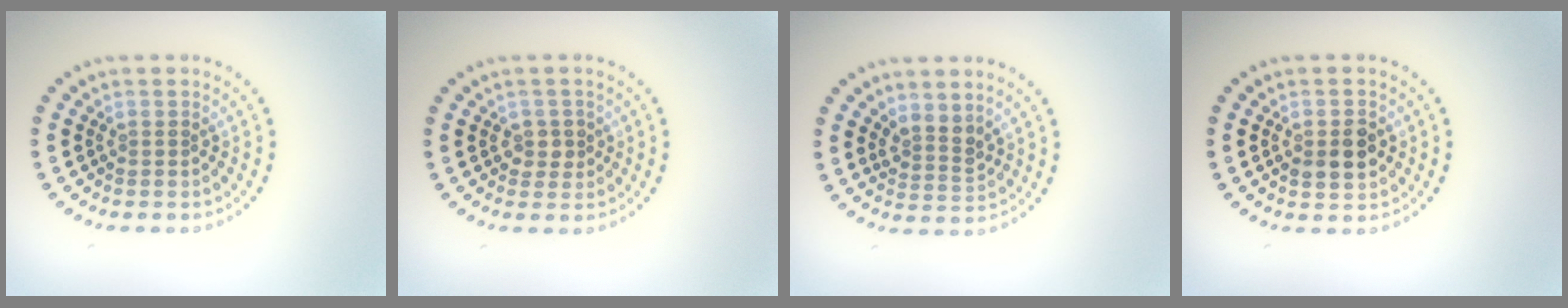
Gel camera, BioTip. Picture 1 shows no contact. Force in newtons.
{"total": 1.5, "press": 1.4, "slide": 0.6}
{"total": 2.3, "press": 1.8, "slide": 1.5}
{"total": 2.9, "press": 2.9, "slide": 0.3}